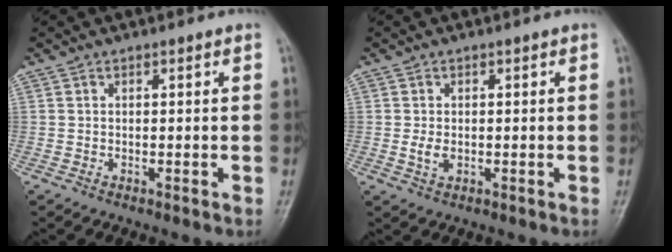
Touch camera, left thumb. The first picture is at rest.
{"total": 2.3, "force": [-0.2, 1.6, 1.8], "torque": [-0.033, -0.003, -0.003]}